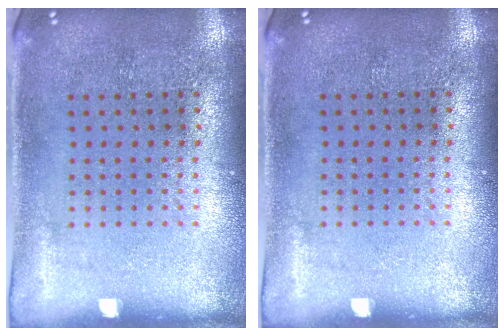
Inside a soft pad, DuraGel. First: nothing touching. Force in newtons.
{"total": 0.0}